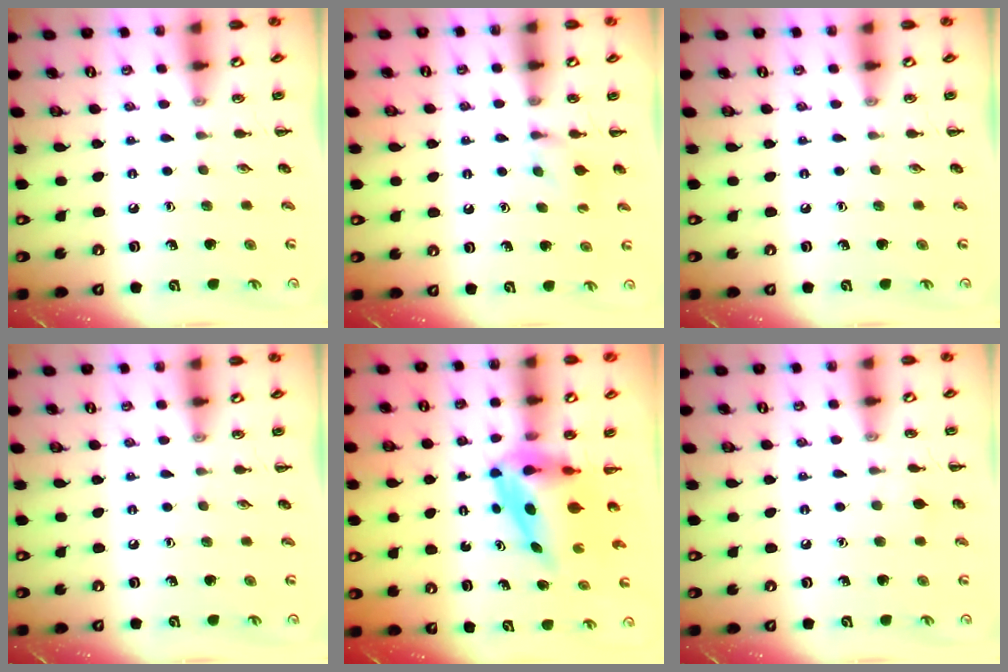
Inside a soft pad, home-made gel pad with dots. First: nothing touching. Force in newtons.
{"total": 3.6, "press": 3.4, "slide": 1.1}
{"total": 0.0}
{"total": 0.0}
{"total": 6.5, "press": 6.3, "slide": 1.6}
{"total": 4.1, "press": 3.8, "slide": 1.6}